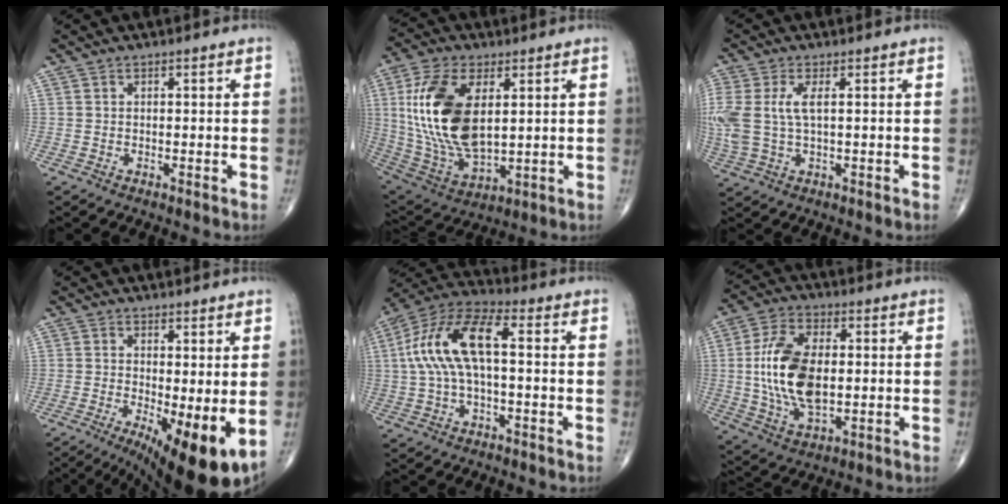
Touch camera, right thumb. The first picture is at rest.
{"total": 20.1, "force": [3.7, 10.4, 16.8], "torque": [-0.338, -0.021, 0.078]}
{"total": 9.0, "force": [1.3, 4.1, 8.0], "torque": [-0.216, 0.008, 0.034]}
{"total": 12.3, "force": [-2.6, 3.6, 11.4], "torque": [-0.174, -0.023, -0.027]}
{"total": 14.0, "force": [1.1, 5.8, 12.7], "torque": [-0.271, 0.044, 0.014]}
{"total": 15.4, "force": [0.3, 8.2, 13.0], "torque": [-0.255, 0.000, 0.008]}